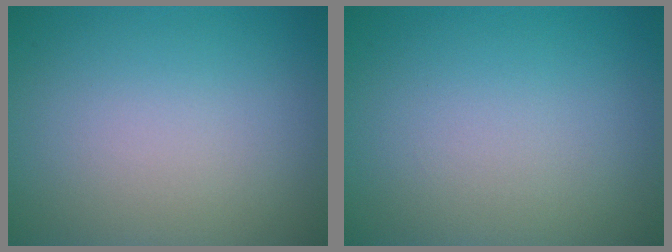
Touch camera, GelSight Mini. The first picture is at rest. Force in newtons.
{"total": 0.0}